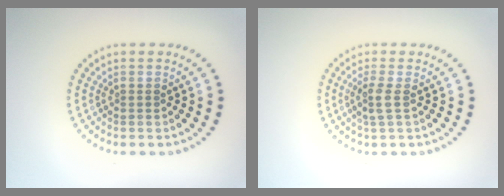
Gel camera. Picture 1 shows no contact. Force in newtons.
{"total": 1.7, "press": 1.4, "slide": 0.9}